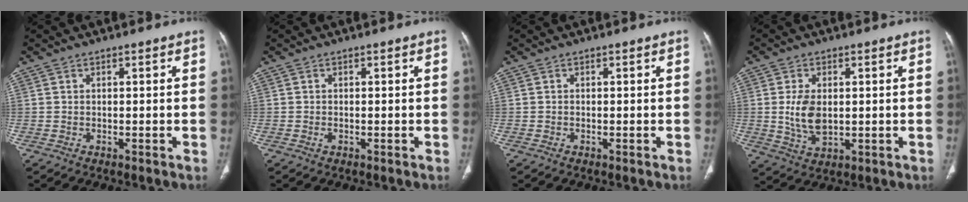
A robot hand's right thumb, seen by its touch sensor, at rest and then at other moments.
{"total": 0.5, "force": [-0.2, 0.4, 0.3], "torque": [-0.005, 0.003, -0.003]}
{"total": 0.0}
{"total": 7.2, "force": [0.4, 4.3, 5.8], "torque": [-0.109, -0.008, 0.014]}